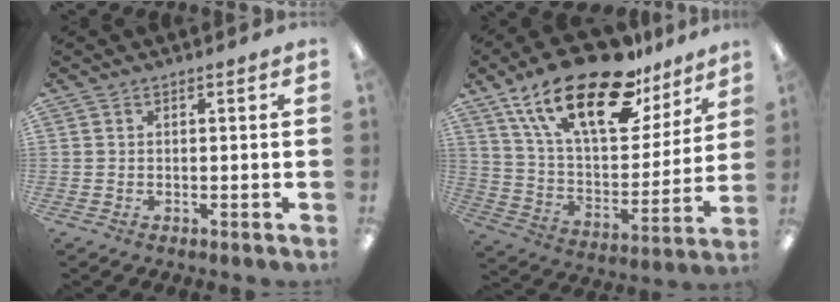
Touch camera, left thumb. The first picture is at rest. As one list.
[{"total": 25.9, "force": [16.5, 10.9, 16.6], "torque": [-0.290, -0.090, 0.283]}]